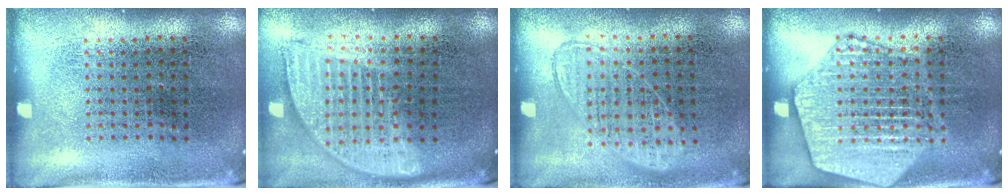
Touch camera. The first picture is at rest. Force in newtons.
{"total": 1.8, "press": 1.5, "slide": 1.0}
{"total": 1.0, "press": 0.9, "slide": 0.4}
{"total": 3.9, "press": 3.9, "slide": 0.4}